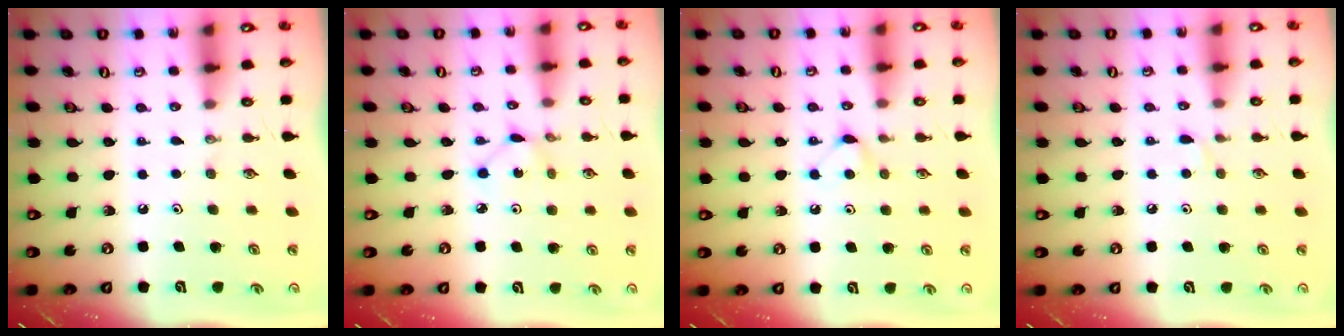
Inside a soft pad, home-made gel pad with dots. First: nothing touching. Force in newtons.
{"total": 1.6, "press": 1.5, "slide": 0.2}
{"total": 3.8, "press": 3.8, "slide": 0.6}
{"total": 2.9, "press": 2.8, "slide": 0.5}